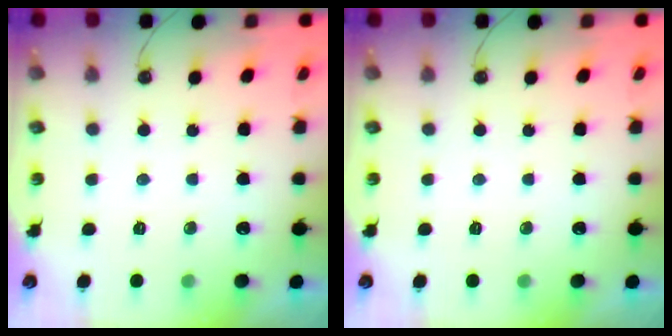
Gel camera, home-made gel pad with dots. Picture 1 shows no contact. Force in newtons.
{"total": 0.0}